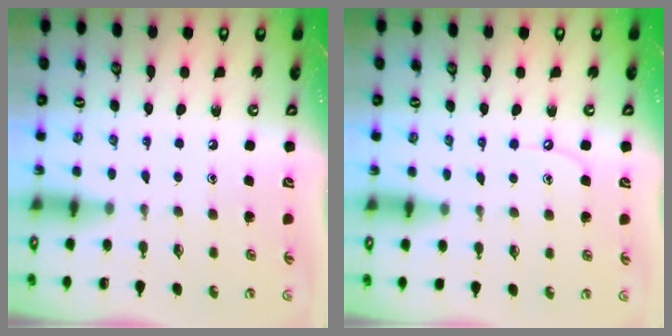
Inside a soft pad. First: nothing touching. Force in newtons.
{"total": 5.5, "press": 5.5, "slide": 0.5}